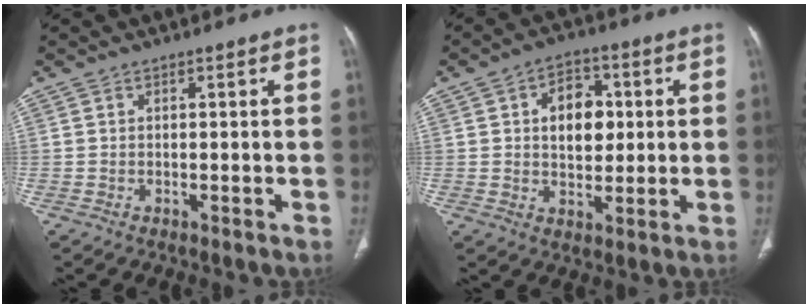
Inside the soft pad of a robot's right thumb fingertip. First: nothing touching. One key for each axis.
{"total": 9.6, "fx": 1.7, "fy": 6.6, "fz": 6.7, "tx": -0.062, "ty": 0.003, "tz": 0.024}